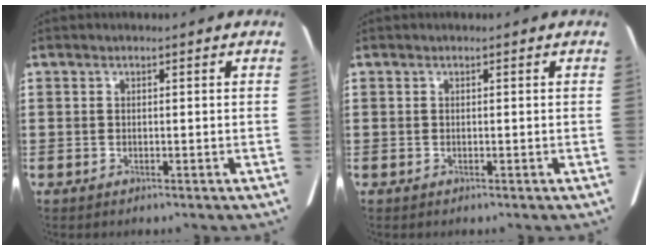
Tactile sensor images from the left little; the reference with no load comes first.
{"total": 0.0}